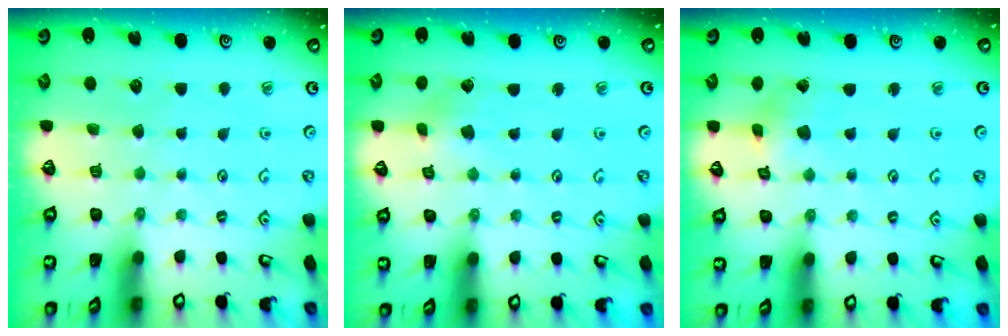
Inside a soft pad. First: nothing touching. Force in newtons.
{"total": 3.3, "press": 3.3, "slide": 0.3}
{"total": 2.8, "press": 2.8, "slide": 0.1}